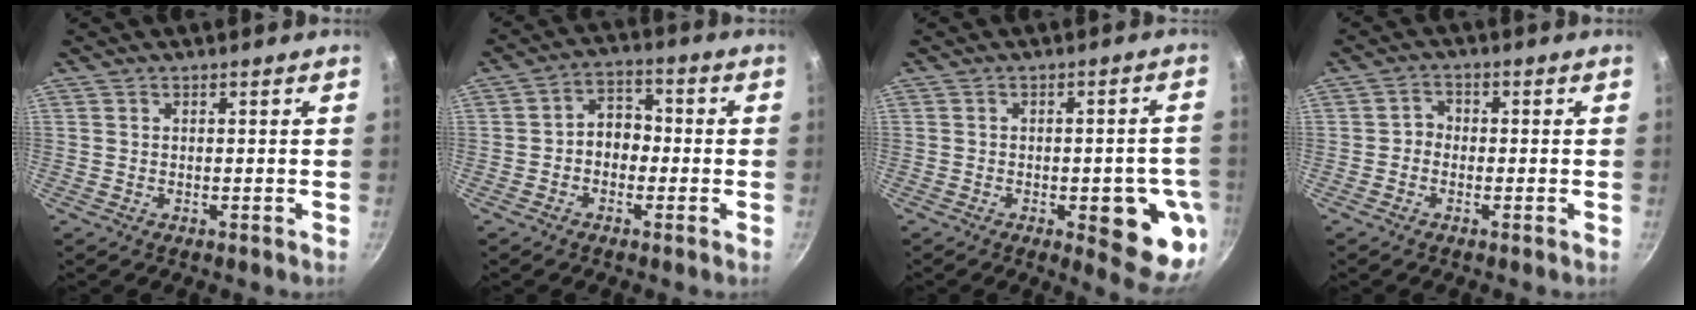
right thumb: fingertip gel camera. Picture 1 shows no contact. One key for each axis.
{"total": 6.0, "fx": -1.0, "fy": 4.7, "fz": 3.7, "tx": -0.020, "ty": 0.025, "tz": -0.029}
{"total": 12.0, "fx": -3.4, "fy": 4.2, "fz": 10.7, "tx": -0.092, "ty": 0.010, "tz": -0.039}
{"total": 2.3, "fx": -0.9, "fy": 1.9, "fz": 0.9, "tx": -0.004, "ty": 0.016, "tz": -0.023}